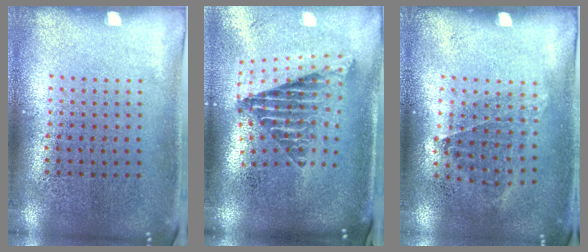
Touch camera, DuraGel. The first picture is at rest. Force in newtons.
{"total": 2.5, "press": 1.6, "slide": 1.9}
{"total": 1.0, "press": 0.8, "slide": 0.6}